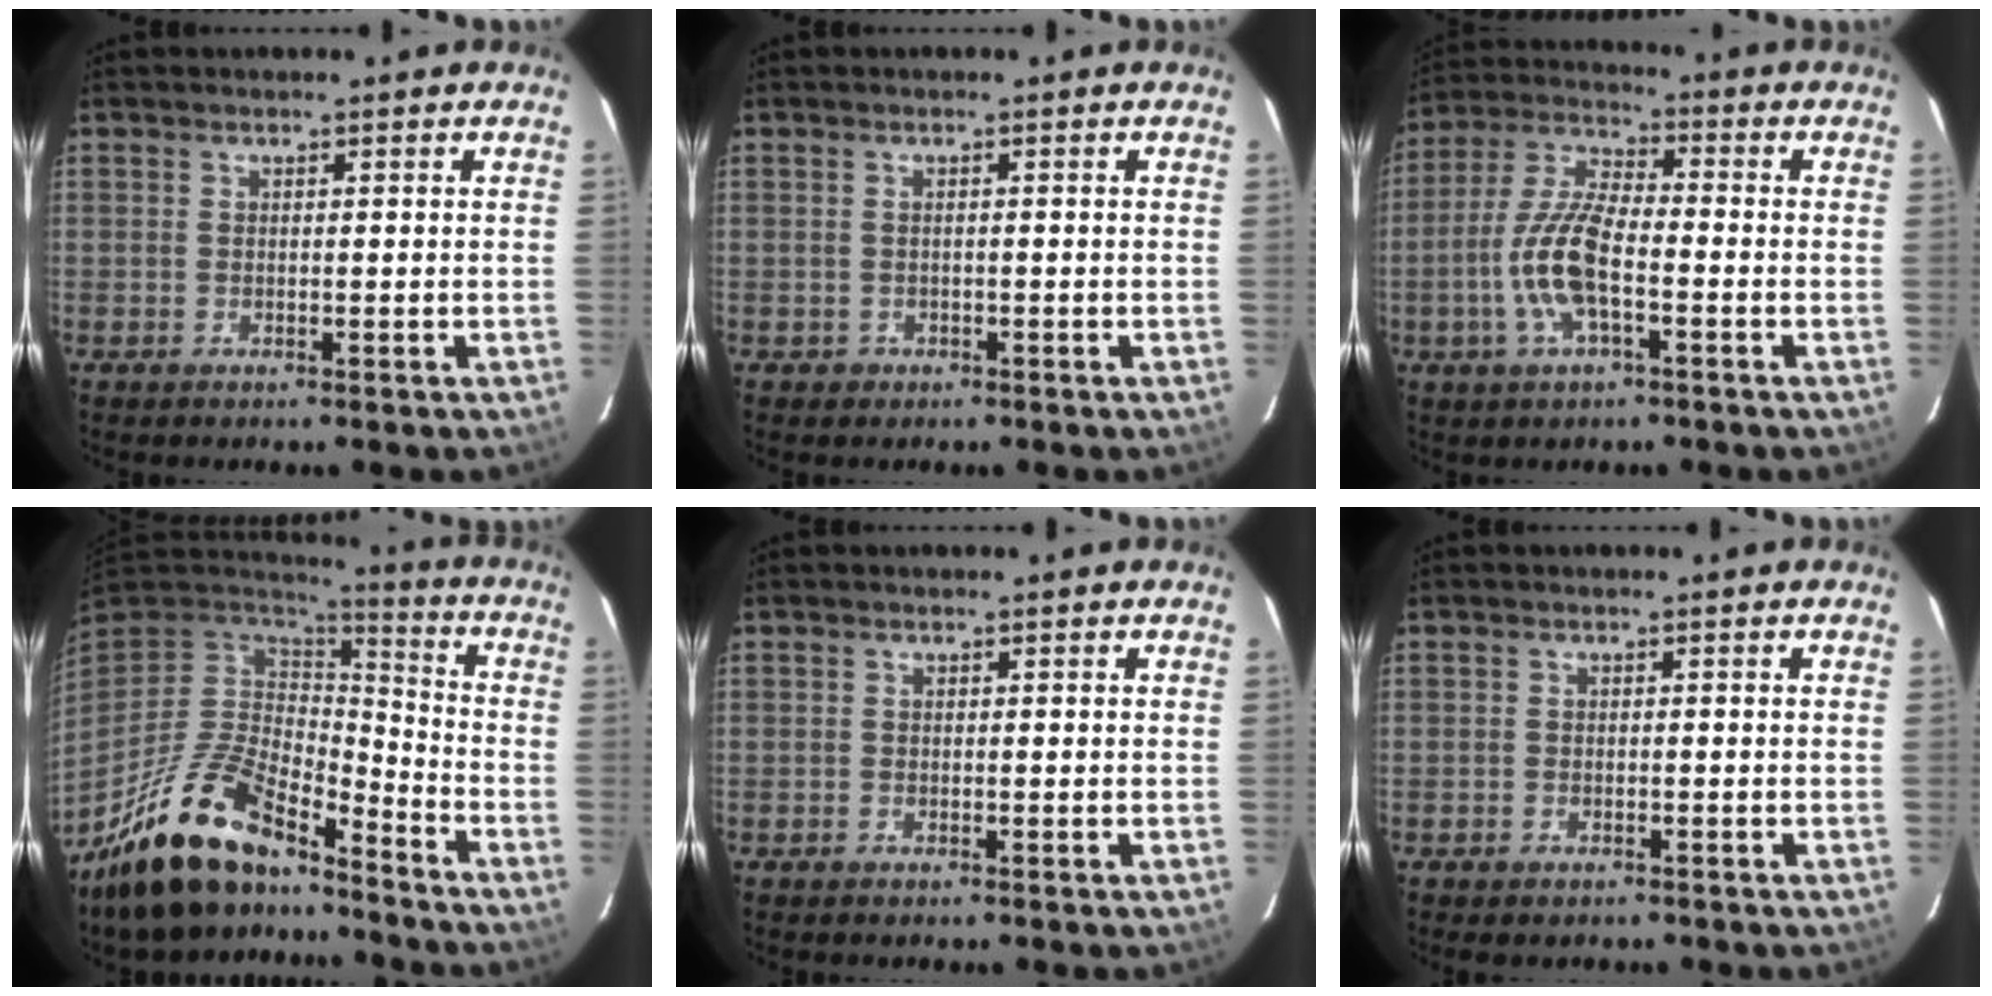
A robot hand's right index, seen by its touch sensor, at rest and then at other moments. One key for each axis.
{"total": 1.0, "fx": -0.6, "fy": 0.8, "fz": 0.1, "tx": -0.001, "ty": 0.002, "tz": -0.002}
{"total": 11.6, "fx": -3.4, "fy": 3.9, "fz": 10.3, "tx": -0.223, "ty": 0.003, "tz": -0.070}
{"total": 18.6, "fx": -13.7, "fy": 6.8, "fz": 10.5, "tx": -0.220, "ty": -0.023, "tz": -0.244}
{"total": 0.0}
{"total": 1.6, "fx": -1.2, "fy": 0.9, "fz": 0.4, "tx": -0.014, "ty": -0.003, "tz": -0.017}